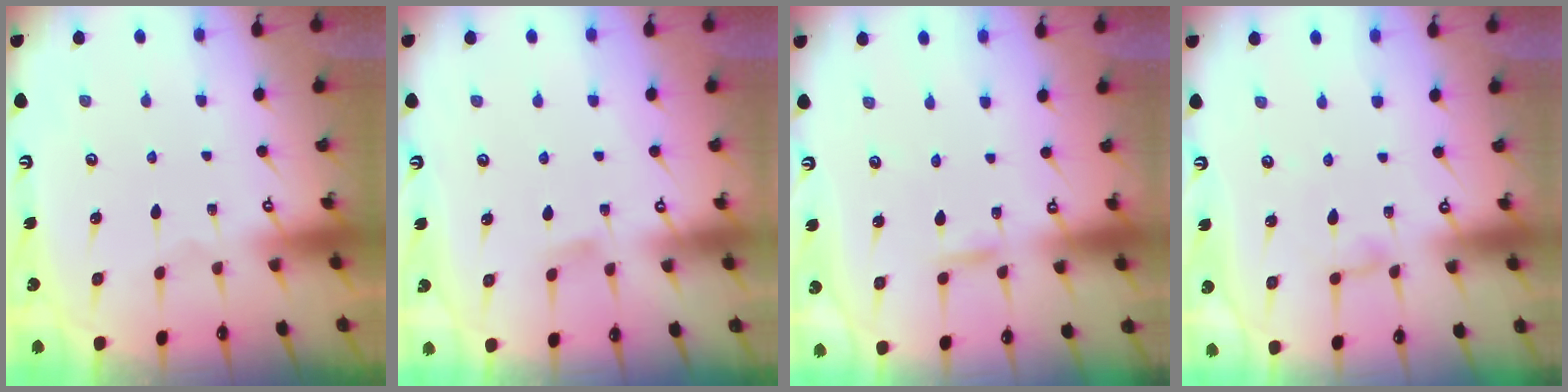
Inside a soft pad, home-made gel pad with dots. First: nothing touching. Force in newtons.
{"total": 3.3, "press": 3.2, "slide": 0.5}
{"total": 2.8, "press": 2.8, "slide": 0.3}
{"total": 4.3, "press": 4.2, "slide": 0.4}